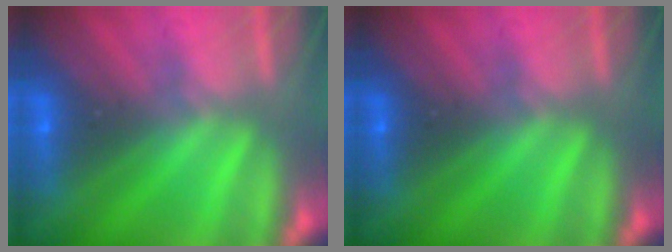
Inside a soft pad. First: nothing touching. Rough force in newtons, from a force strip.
{"total": 0.0}